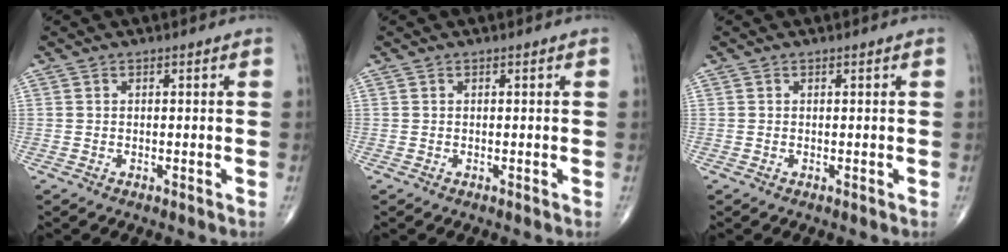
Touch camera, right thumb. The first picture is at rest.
{"total": 0.0}
{"total": 0.0}